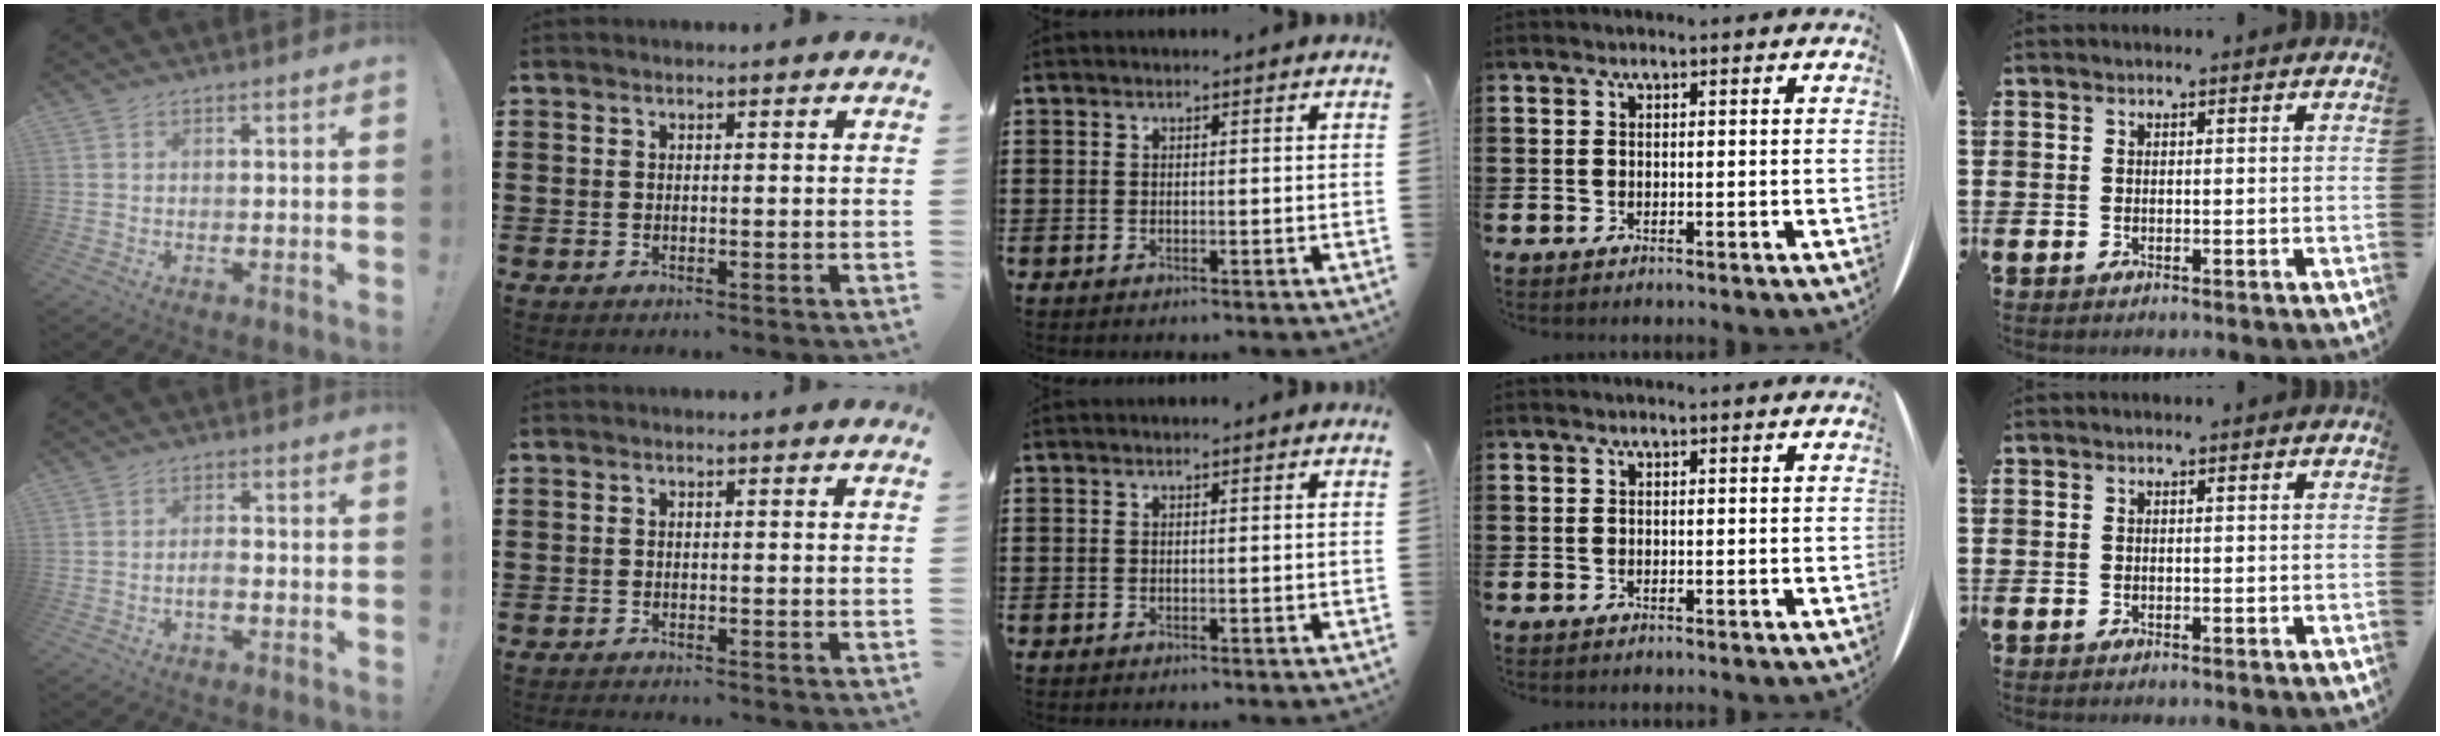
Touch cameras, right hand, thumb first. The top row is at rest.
{"thumb": {"total": 2.5, "force": [-1.0, 1.4, 1.8], "torque": [-0.024, 0.001, -0.019]}, "index": {"total": 0.8, "force": [-0.8, -0.1, 0.0], "torque": [-0.001, 0.000, -0.017]}}